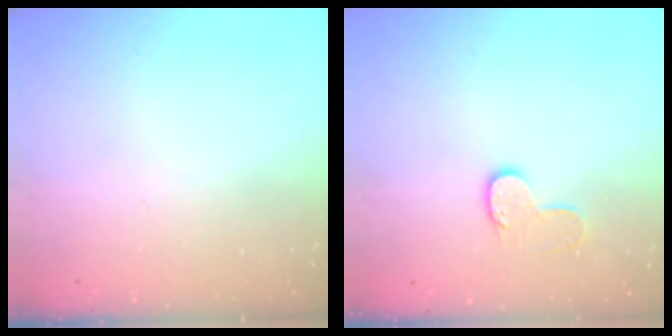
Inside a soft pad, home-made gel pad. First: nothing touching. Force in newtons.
{"total": 6.8, "press": 6.8, "slide": 0.3}